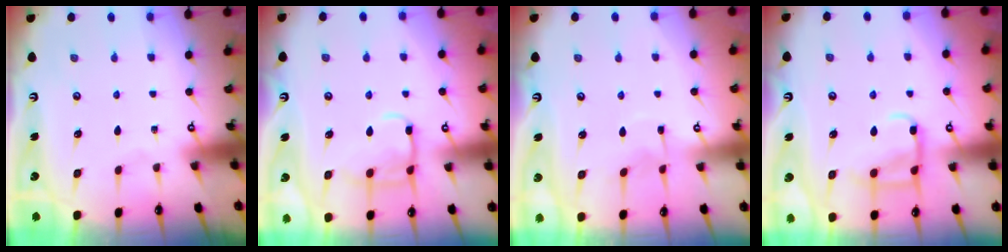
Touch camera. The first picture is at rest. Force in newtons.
{"total": 12.3, "press": 12.2, "slide": 1.0}
{"total": 4.1, "press": 4.0, "slide": 0.6}
{"total": 10.9, "press": 10.9, "slide": 1.0}